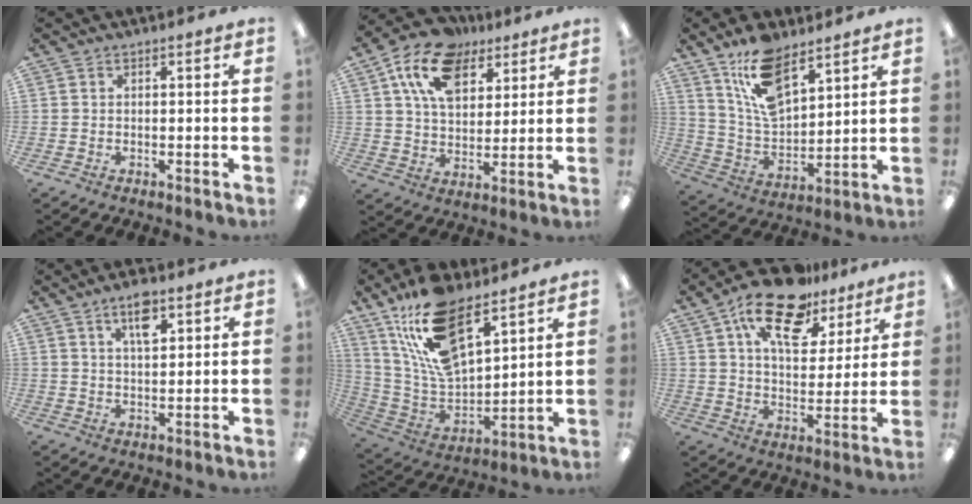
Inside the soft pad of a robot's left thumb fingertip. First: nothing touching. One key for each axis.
{"total": 15.2, "fx": 8.5, "fy": 9.7, "fz": 8.0, "tx": -0.145, "ty": -0.026, "tz": 0.158}
{"total": 14.5, "fx": 9.9, "fy": 6.4, "fz": 8.4, "tx": -0.162, "ty": -0.042, "tz": 0.181}
{"total": 6.4, "fx": 3.7, "fy": 2.5, "fz": 4.5, "tx": -0.065, "ty": -0.010, "tz": 0.058}
{"total": 19.0, "fx": 12.4, "fy": 8.3, "fz": 11.7, "tx": -0.243, "ty": -0.061, "tz": 0.223}
{"total": 17.6, "fx": 11.7, "fy": 8.4, "fz": 10.1, "tx": -0.176, "ty": -0.054, "tz": 0.203}